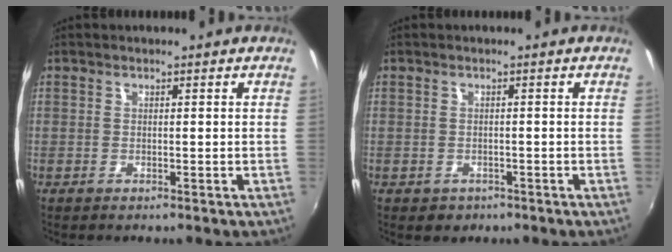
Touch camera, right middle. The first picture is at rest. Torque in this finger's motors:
{"motor_torque": [0.37, -0.12, -0.01, -0.01]}